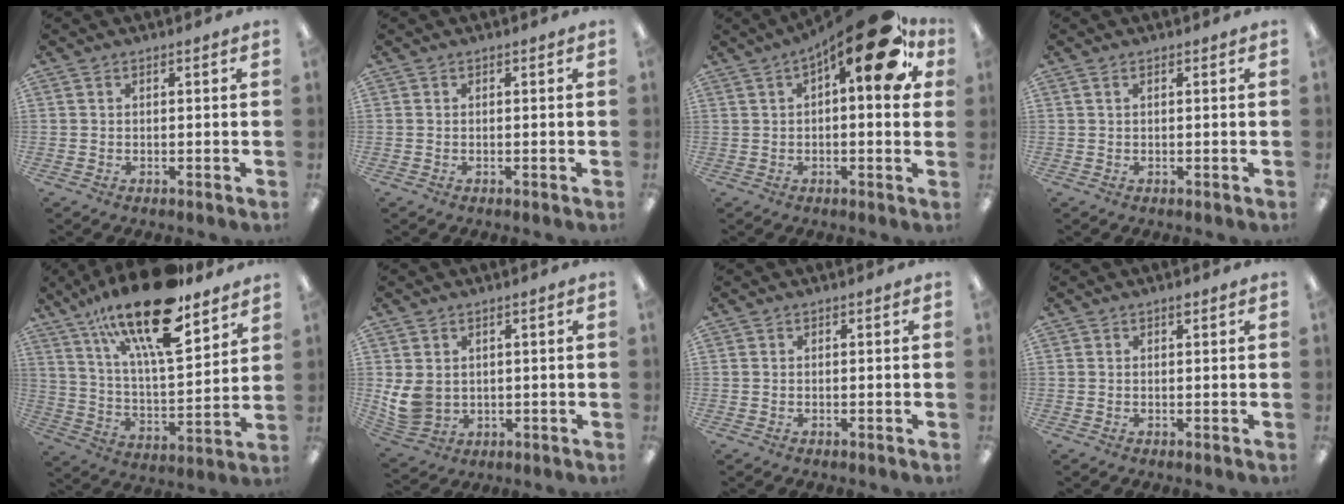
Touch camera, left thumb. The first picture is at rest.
{"total": 0.0}
{"total": 17.5, "force": [7.7, 5.9, 14.6], "torque": [-0.196, -0.038, 0.117]}
{"total": 1.0, "force": [0.5, 0.3, 0.8], "torque": [-0.019, 0.002, 0.008]}
{"total": 23.0, "force": [15.8, 7.2, 15.2], "torque": [-0.262, -0.091, 0.266]}
{"total": 7.2, "force": [1.7, 5.7, 4.0], "torque": [-0.096, -0.006, 0.036]}
{"total": 0.0}
{"total": 0.8, "force": [0.5, 0.2, 0.5], "torque": [-0.004, -0.003, 0.007]}